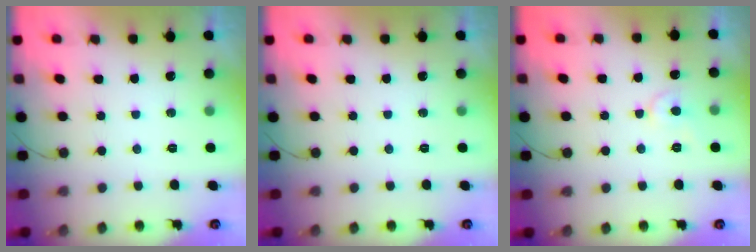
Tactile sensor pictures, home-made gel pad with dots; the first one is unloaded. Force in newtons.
{"total": 0.0}
{"total": 5.6, "press": 5.6, "slide": 0.3}